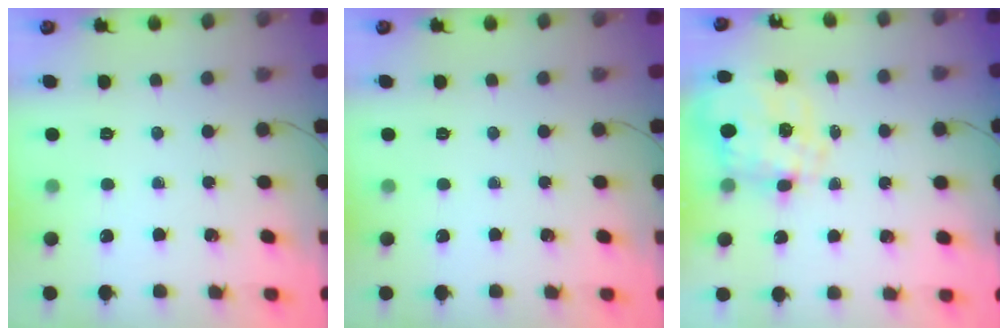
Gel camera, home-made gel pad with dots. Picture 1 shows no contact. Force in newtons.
{"total": 0.0}
{"total": 3.7, "press": 3.3, "slide": 1.8}